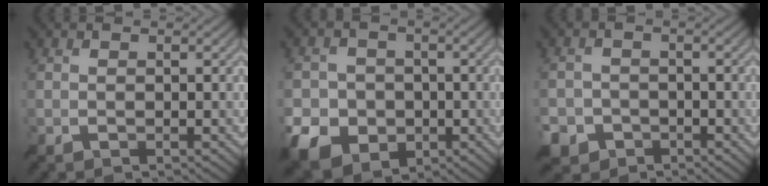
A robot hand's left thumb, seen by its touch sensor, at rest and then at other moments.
{"total": 9.3, "force": [-3.5, 7.7, 3.9], "torque": [-0.102, -0.033, -0.087]}
{"total": 4.6, "force": [-2.8, 3.5, 1.3], "torque": [-0.029, -0.006, -0.055]}